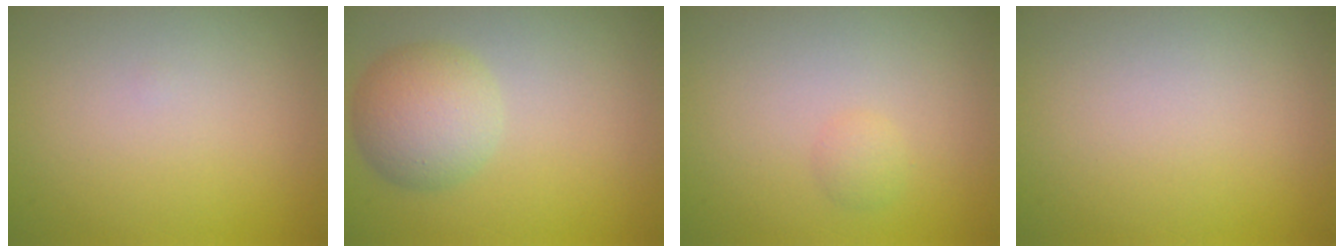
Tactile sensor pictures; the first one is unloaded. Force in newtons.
{"total": 4.6, "press": 4.6, "slide": 0.2}
{"total": 0.9, "press": 0.9, "slide": 0.0}
{"total": 0.0}